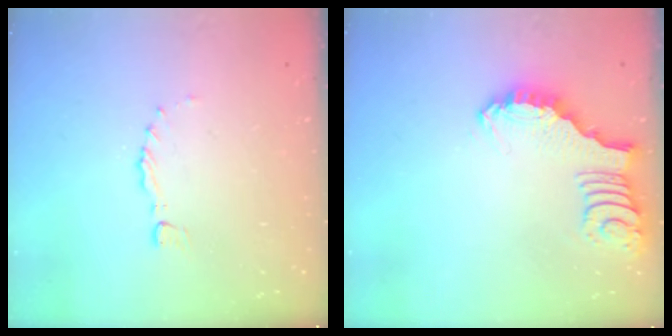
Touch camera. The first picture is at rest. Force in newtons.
{"total": 2.1, "press": 2.1, "slide": 0.4}